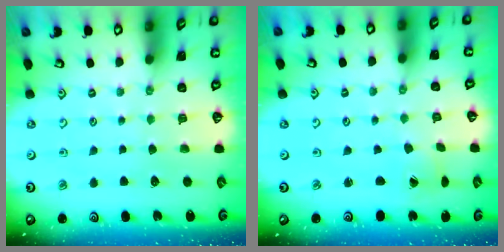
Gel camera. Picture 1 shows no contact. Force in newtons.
{"total": 1.3, "press": 1.3, "slide": 0.0}